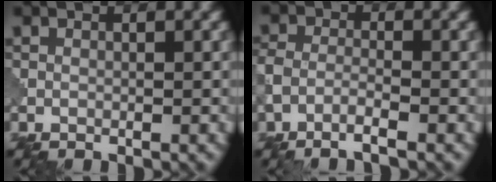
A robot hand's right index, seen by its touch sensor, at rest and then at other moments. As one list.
[{"total": 2.2, "force": [-1.5, 0.6, 1.5], "torque": [-0.035, -0.001, -0.039]}]